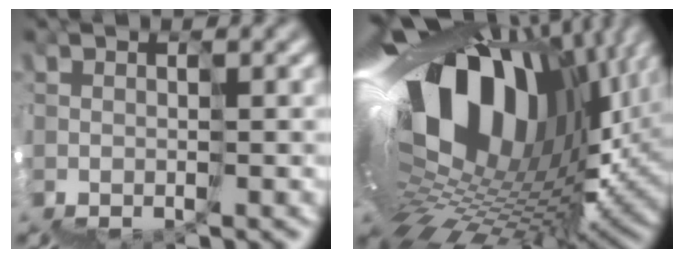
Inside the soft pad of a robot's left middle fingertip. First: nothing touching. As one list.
[{"total": 15.1, "force": [7.4, 9.0, 9.5], "torque": [-0.157, 0.017, 0.129]}]